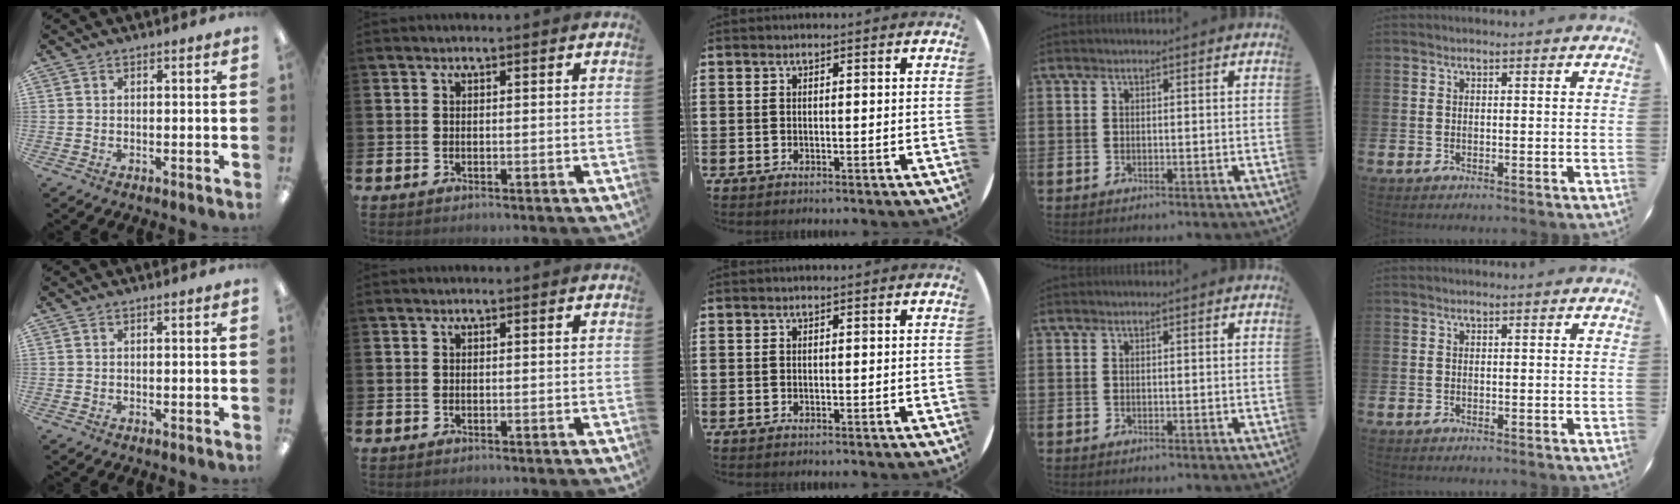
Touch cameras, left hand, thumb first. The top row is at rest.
{}